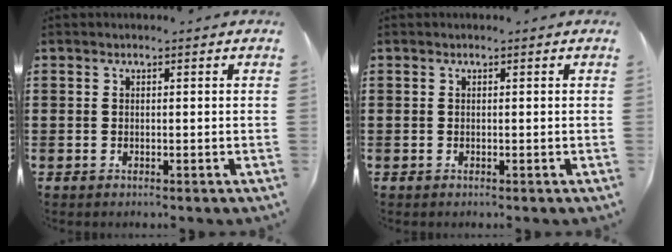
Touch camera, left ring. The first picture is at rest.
{"total": 0.0}